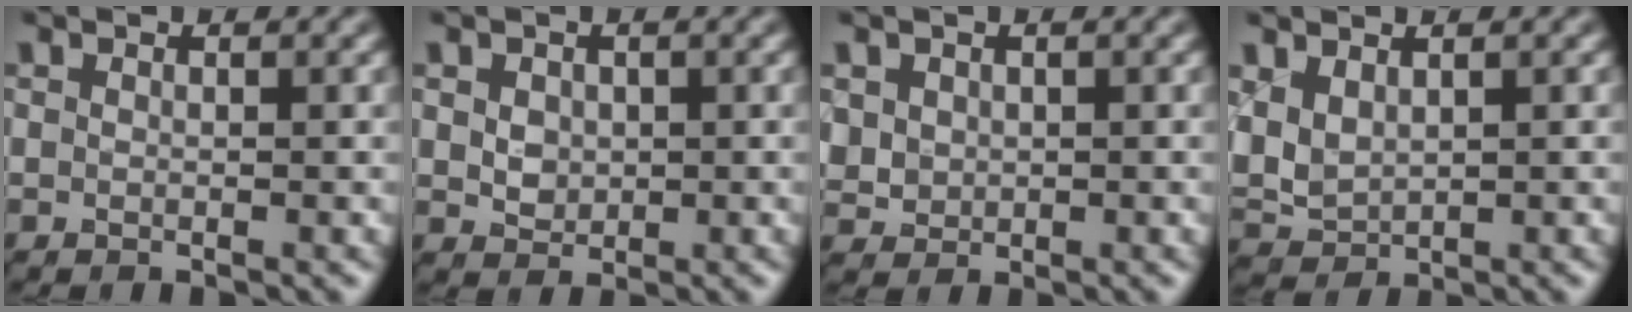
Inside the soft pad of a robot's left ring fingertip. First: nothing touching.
{"total": 2.2, "force": [0.5, 1.8, 1.1], "torque": [-0.028, 0.005, 0.012]}
{"total": 1.9, "force": [0.5, 1.8, 0.5], "torque": [-0.015, -0.005, 0.015]}
{"total": 3.3, "force": [1.1, 2.1, 2.3], "torque": [-0.060, 0.000, 0.028]}